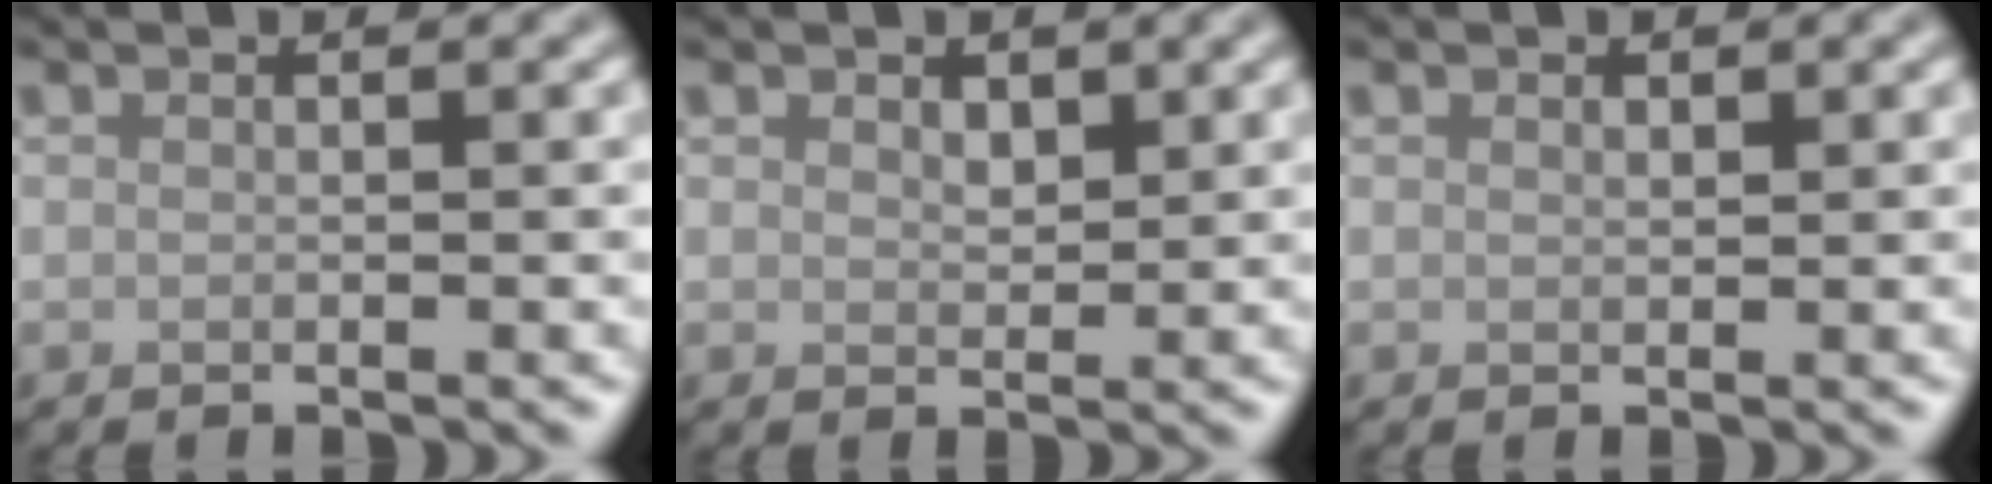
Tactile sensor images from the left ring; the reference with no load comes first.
{"total": 1.4, "force": [0.9, 0.8, 0.7], "torque": [-0.011, -0.003, 0.016]}
{"total": 0.5, "force": [0.4, 0.3, 0.2], "torque": [-0.002, -0.003, 0.006]}